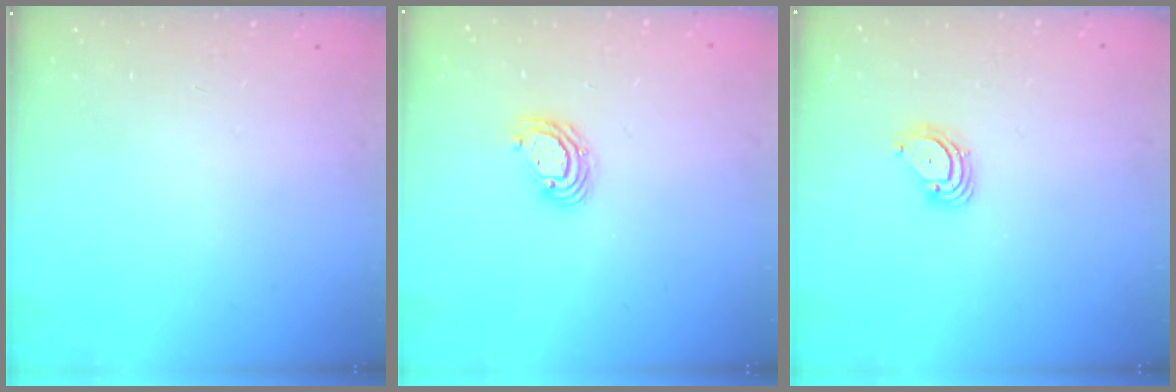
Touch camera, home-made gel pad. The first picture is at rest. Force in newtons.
{"total": 6.3, "press": 6.3, "slide": 0.6}
{"total": 3.6, "press": 3.6, "slide": 0.3}